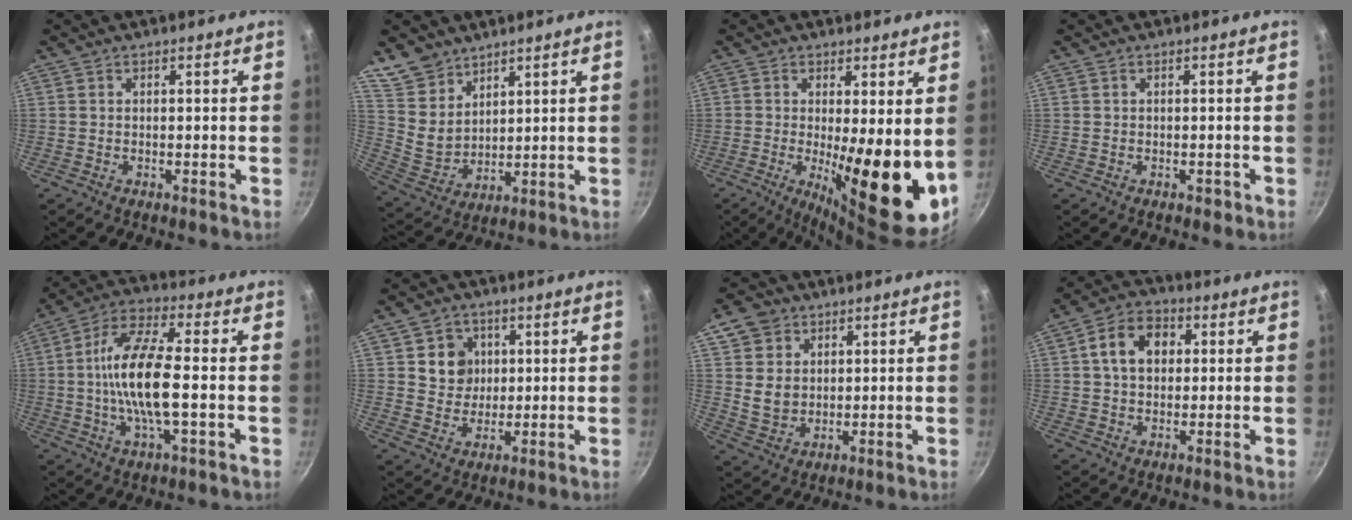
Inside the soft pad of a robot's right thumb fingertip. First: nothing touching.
{"total": 9.9, "force": [7.3, 6.2, 2.6], "torque": [-0.026, -0.036, 0.157]}
{"total": 14.4, "force": [-0.3, 3.5, 14.0], "torque": [-0.188, -0.029, 0.000]}
{"total": 0.9, "force": [-0.4, 0.6, 0.5], "torque": [-0.004, 0.003, -0.004]}
{"total": 14.6, "force": [-1.0, 4.9, 13.8], "torque": [-0.266, 0.024, -0.033]}
{"total": 7.1, "force": [1.8, 6.4, 2.4], "torque": [-0.001, -0.007, 0.032]}
{"total": 8.5, "force": [3.3, 7.1, 3.3], "torque": [-0.026, -0.015, 0.065]}
{"total": 9.2, "force": [1.9, 6.9, 5.8], "torque": [-0.075, 0.015, 0.021]}